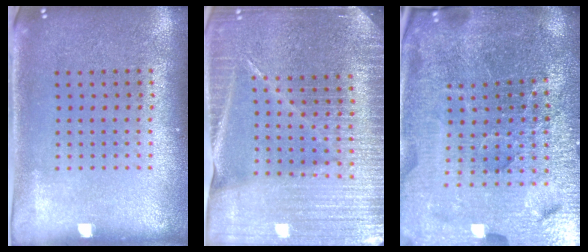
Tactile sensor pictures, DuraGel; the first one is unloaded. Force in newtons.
{"total": 4.9, "press": 4.4, "slide": 2.0}
{"total": 5.9, "press": 5.3, "slide": 2.4}